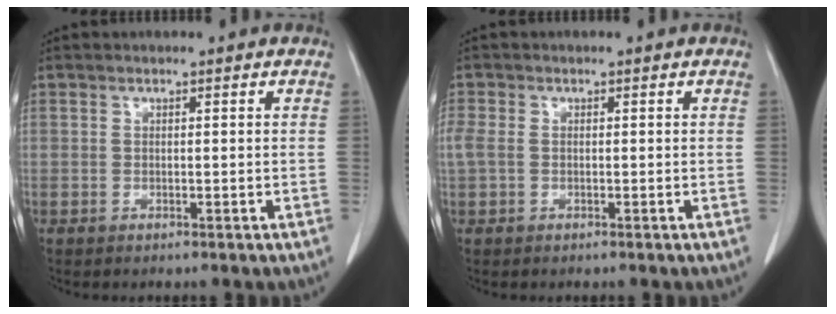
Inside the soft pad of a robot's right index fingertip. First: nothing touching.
{"total": 3.6, "force": [0.0, 2.6, 2.5], "torque": [-0.089, 0.019, 0.004]}